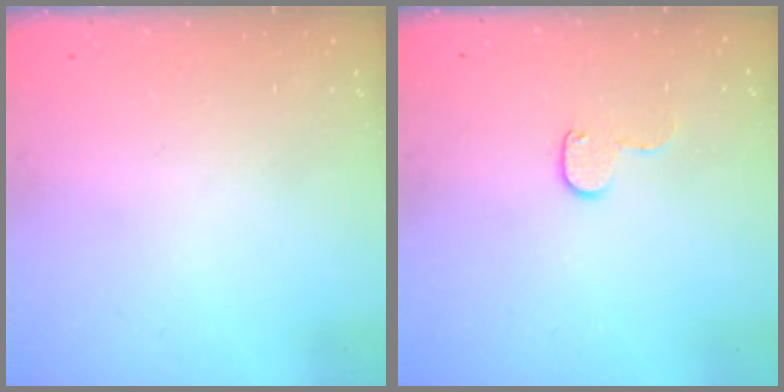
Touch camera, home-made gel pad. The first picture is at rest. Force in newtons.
{"total": 4.5, "press": 4.5, "slide": 0.5}